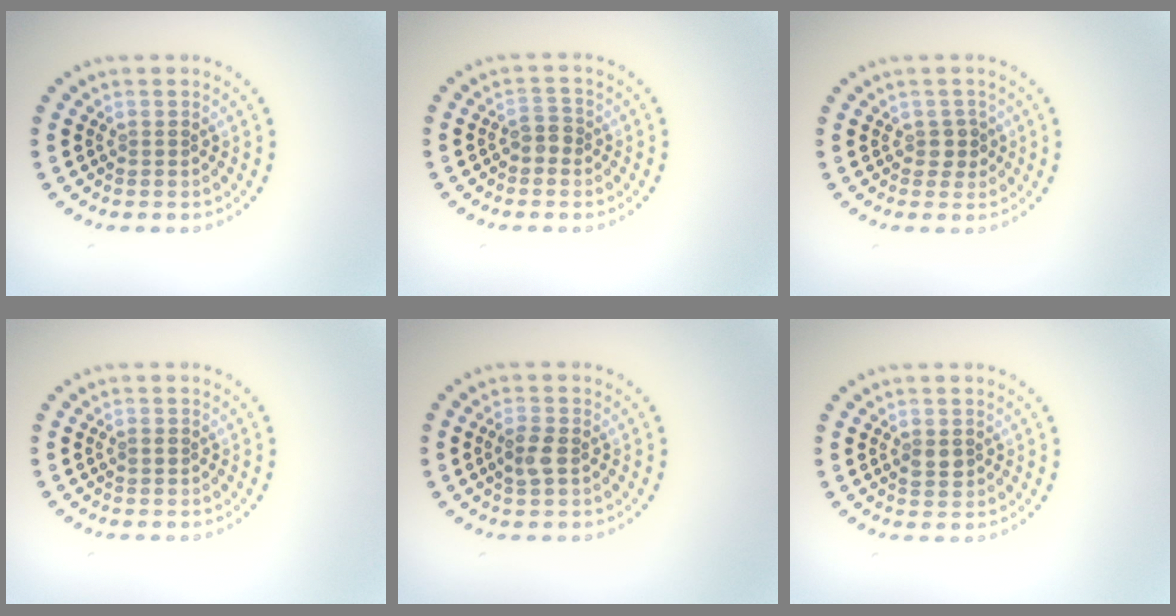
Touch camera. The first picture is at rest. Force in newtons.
{"total": 1.5, "press": 1.4, "slide": 0.6}
{"total": 1.5, "press": 1.3, "slide": 0.8}
{"total": 0.7, "press": 0.7, "slide": 0.0}
{"total": 2.1, "press": 2.0, "slide": 0.4}
{"total": 1.5, "press": 1.5, "slide": 0.2}